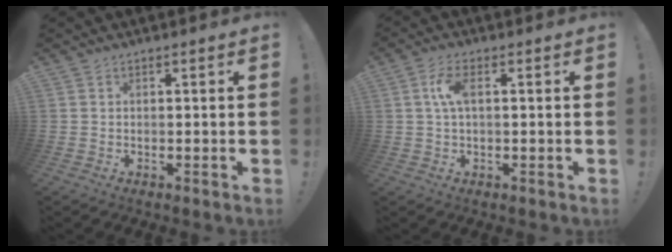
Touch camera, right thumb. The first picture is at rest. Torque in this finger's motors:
{"motor_torque": [-0.02, 0.16, 0.33, -0.27, 0.06]}